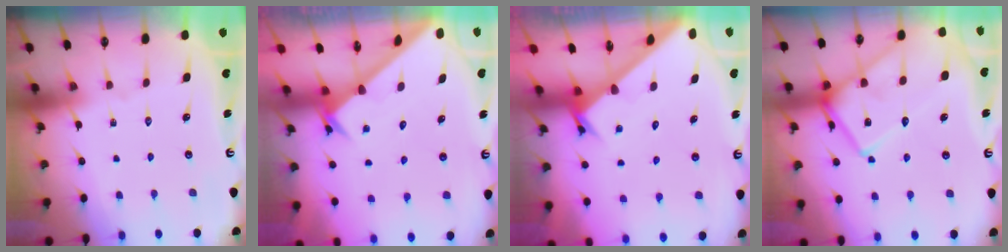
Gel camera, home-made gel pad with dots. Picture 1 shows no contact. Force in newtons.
{"total": 2.6, "press": 2.6, "slide": 0.2}
{"total": 2.2, "press": 2.2, "slide": 0.1}
{"total": 17.9, "press": 17.9, "slide": 1.7}